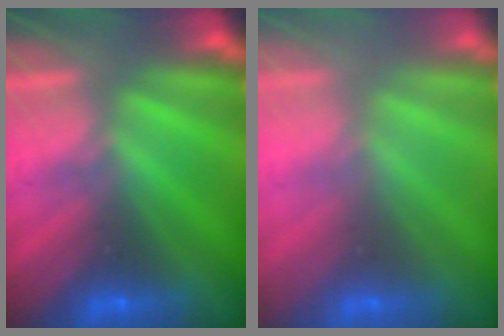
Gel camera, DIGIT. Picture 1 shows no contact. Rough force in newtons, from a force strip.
{"total": 2.4}